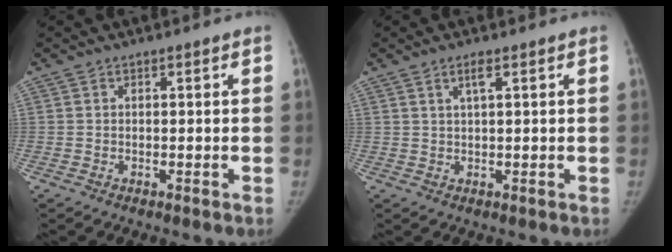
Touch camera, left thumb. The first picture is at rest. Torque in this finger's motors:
{"motor_torque": [-0.29, -0.14, -0.09, 0.34, 0.00]}